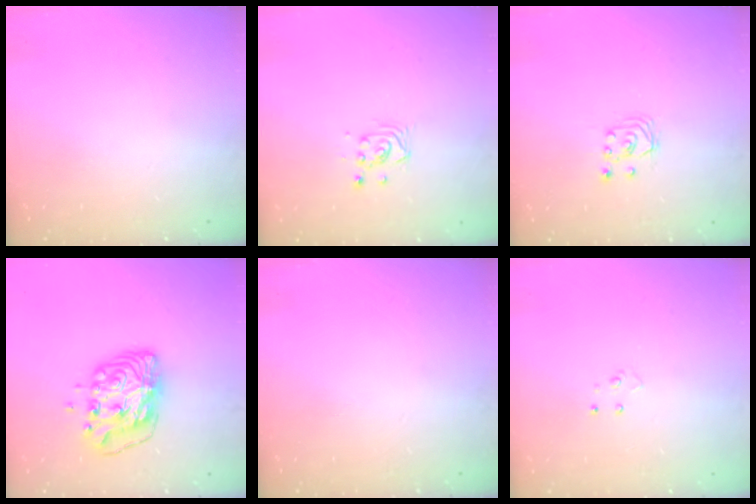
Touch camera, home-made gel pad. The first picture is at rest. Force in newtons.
{"total": 3.8, "press": 3.8, "slide": 0.5}
{"total": 2.6, "press": 2.6, "slide": 0.3}
{"total": 10.5, "press": 10.4, "slide": 1.7}
{"total": 0.0}
{"total": 3.4, "press": 3.4, "slide": 0.3}